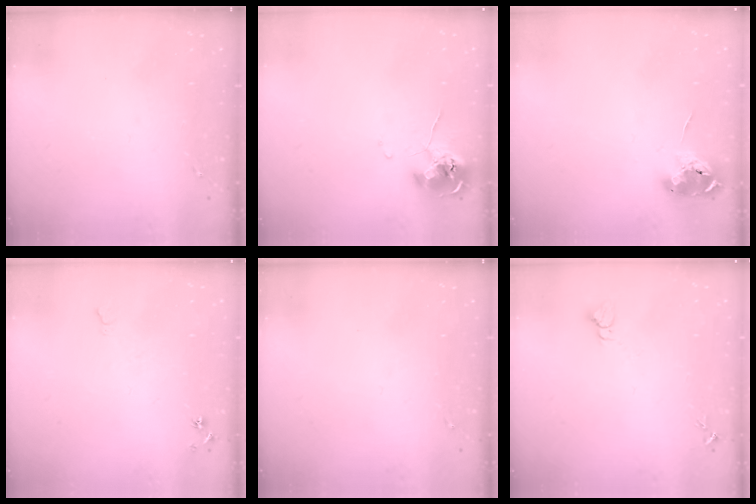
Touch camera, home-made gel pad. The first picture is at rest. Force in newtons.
{"total": 10.1, "press": 10.0, "slide": 0.9}
{"total": 9.6, "press": 9.6, "slide": 0.6}
{"total": 6.5, "press": 6.4, "slide": 0.8}
{"total": 0.0}
{"total": 3.2, "press": 3.2, "slide": 0.1}